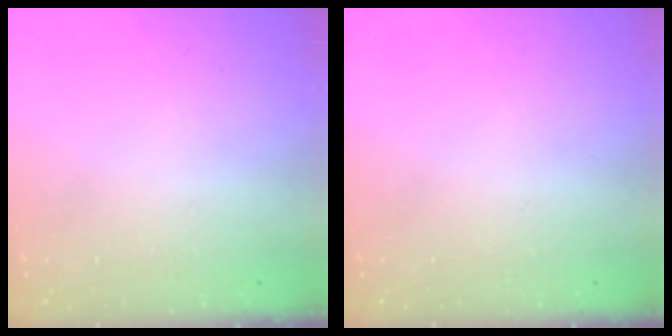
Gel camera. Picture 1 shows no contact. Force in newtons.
{"total": 0.0}